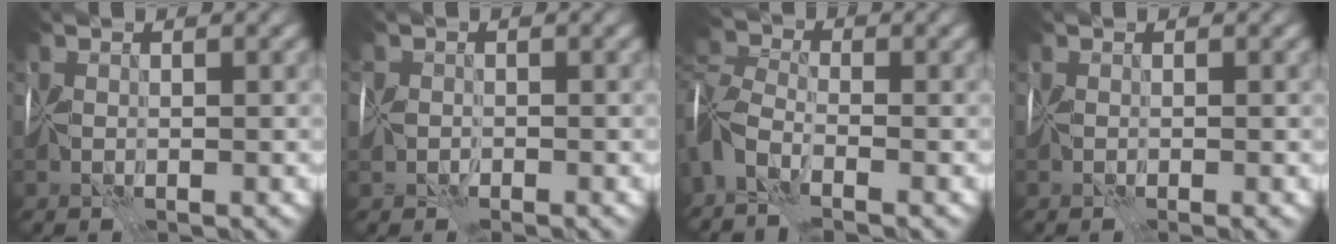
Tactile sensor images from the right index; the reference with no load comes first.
{"total": 1.2, "force": [-0.8, 0.9, 0.2], "torque": [0.005, 0.002, -0.021]}
{"total": 5.6, "force": [-3.4, 2.6, 3.5], "torque": [-0.071, 0.003, -0.078]}
{"total": 0.9, "force": [-0.4, 0.1, 0.8], "torque": [-0.008, -0.007, -0.003]}